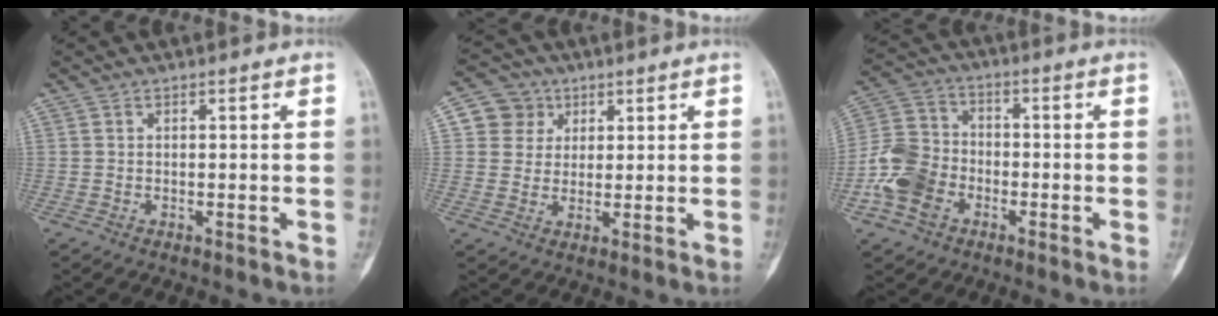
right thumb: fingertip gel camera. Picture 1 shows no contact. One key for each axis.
{"total": 6.3, "fx": 2.2, "fy": 5.8, "fz": 1.1, "tx": 0.014, "ty": -0.001, "tz": 0.036}
{"total": 10.5, "fx": -4.0, "fy": 8.0, "fz": 5.6, "tx": -0.102, "ty": 0.027, "tz": -0.082}